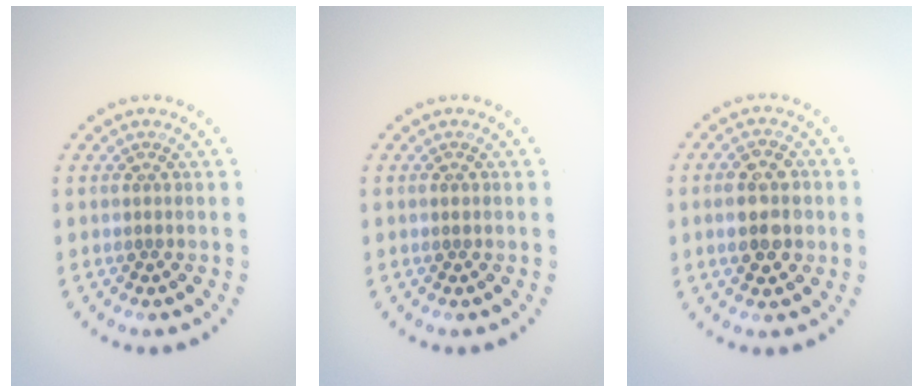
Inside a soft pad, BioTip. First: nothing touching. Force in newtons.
{"total": 0.6, "press": 0.6, "slide": 0.1}
{"total": 3.7, "press": 3.7, "slide": 0.5}